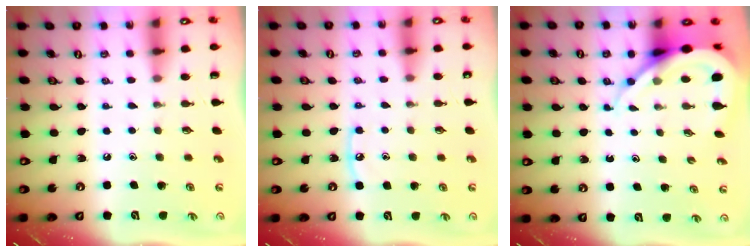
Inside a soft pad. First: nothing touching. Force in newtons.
{"total": 5.7, "press": 5.7, "slide": 0.6}
{"total": 9.4, "press": 9.4, "slide": 1.1}